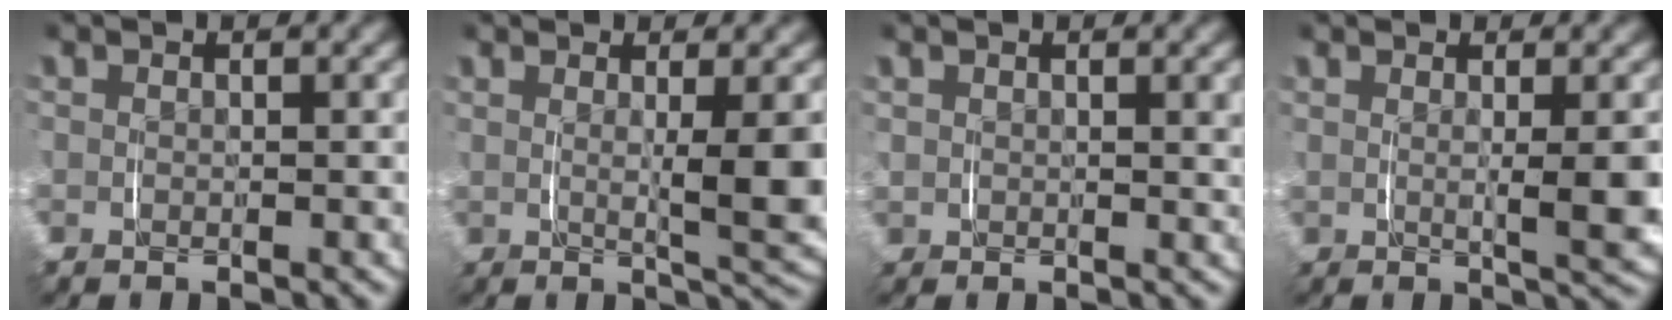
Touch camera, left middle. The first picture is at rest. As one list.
[{"total": 5.7, "force": [1.2, 1.7, 5.3], "torque": [-0.065, -0.002, 0.020]}, {"total": 1.6, "force": [0.7, 1.3, 0.7], "torque": [-0.012, 0.006, 0.010]}, {"total": 3.7, "force": [0.7, 1.0, 3.4], "torque": [-0.051, -0.002, 0.011]}]